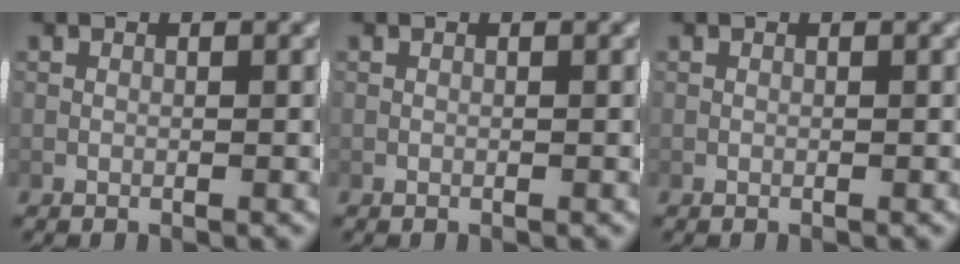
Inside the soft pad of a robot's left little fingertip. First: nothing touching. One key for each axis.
{"total": 0.0}
{"total": 0.0}